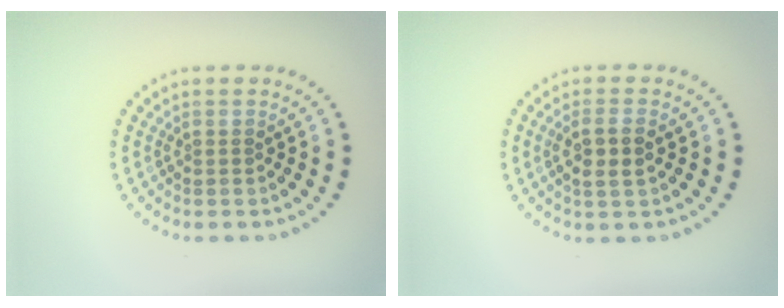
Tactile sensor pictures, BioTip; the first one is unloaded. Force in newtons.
{"total": 2.3, "press": 2.2, "slide": 0.9}